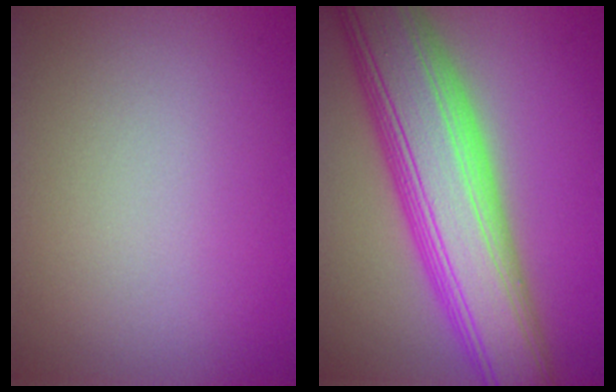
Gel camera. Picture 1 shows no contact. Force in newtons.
{"total": 12.0, "press": 12.0, "slide": 0.6}